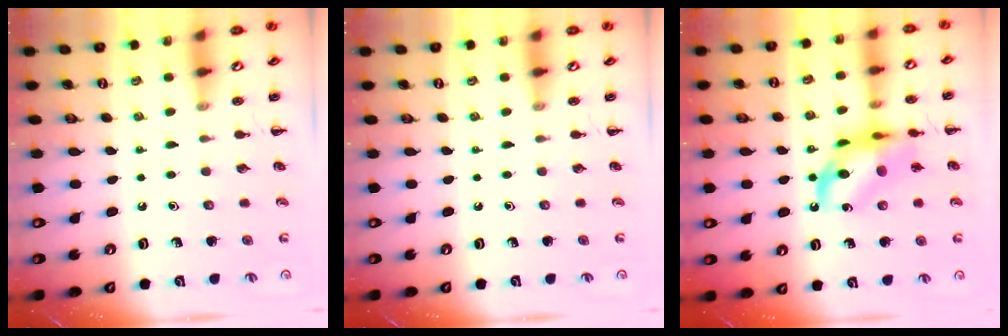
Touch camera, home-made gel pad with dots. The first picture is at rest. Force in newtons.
{"total": 0.0}
{"total": 14.1, "press": 13.7, "slide": 3.5}